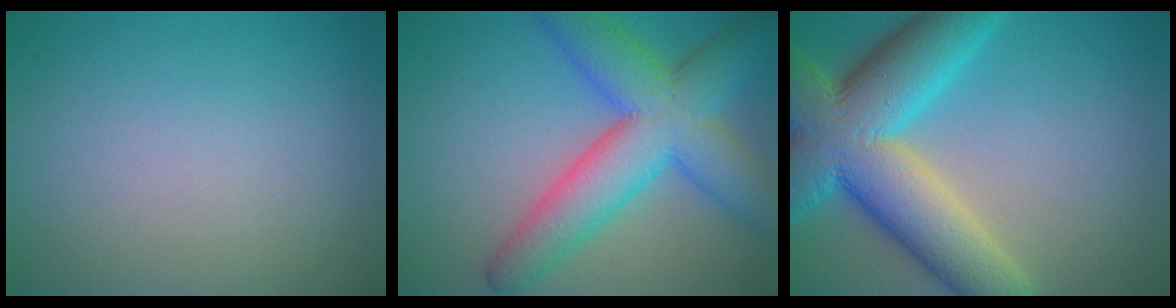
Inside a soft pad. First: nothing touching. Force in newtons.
{"total": 9.6, "press": 9.6, "slide": 0.4}
{"total": 13.2, "press": 13.2, "slide": 0.6}